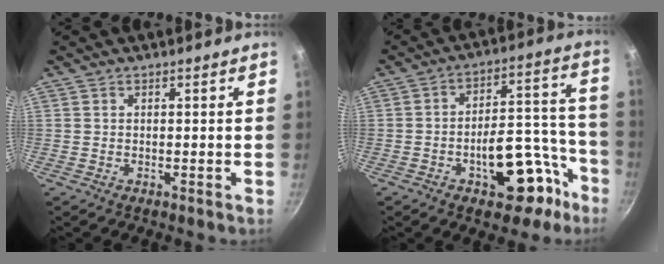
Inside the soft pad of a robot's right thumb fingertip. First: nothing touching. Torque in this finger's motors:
{"motor_torque": [3.47, 1.54, 1.60, -1.19, 0.11]}